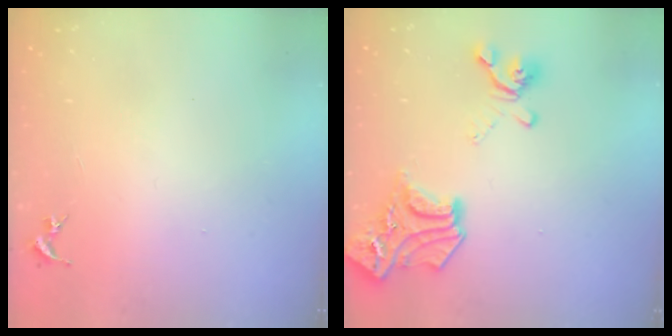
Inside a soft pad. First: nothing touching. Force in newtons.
{"total": 19.5, "press": 19.5, "slide": 0.7}